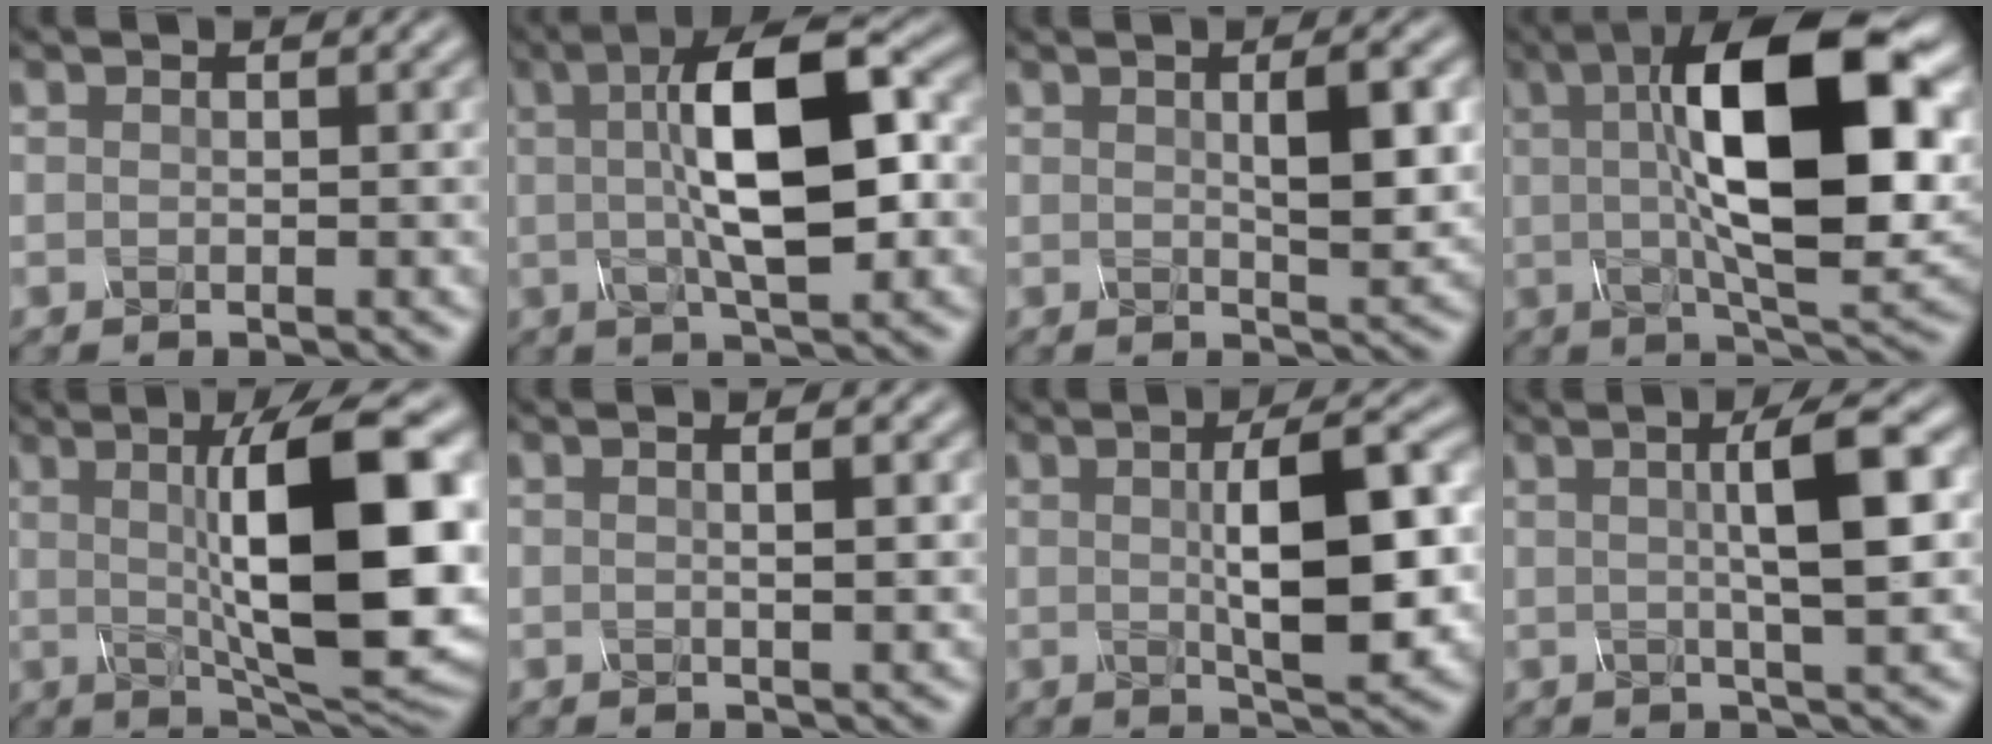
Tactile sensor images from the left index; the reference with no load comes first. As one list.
[{"total": 10.3, "force": [1.4, 3.2, 9.7], "torque": [-0.150, 0.015, 0.015]}, {"total": 4.0, "force": [1.0, 1.1, 3.7], "torque": [-0.061, 0.002, 0.017]}, {"total": 15.1, "force": [2.9, 5.0, 13.9], "torque": [-0.213, 0.009, 0.040]}, {"total": 13.5, "force": [1.1, 3.4, 13.0], "torque": [-0.177, 0.003, 0.016]}, {"total": 2.1, "force": [0.5, 0.6, 1.9], "torque": [-0.017, 0.002, -0.002]}, {"total": 8.1, "force": [0.6, 2.2, 7.7], "torque": [-0.117, 0.006, 0.006]}, {"total": 6.4, "force": [1.3, 1.3, 6.1], "torque": [-0.082, 0.012, 0.014]}]